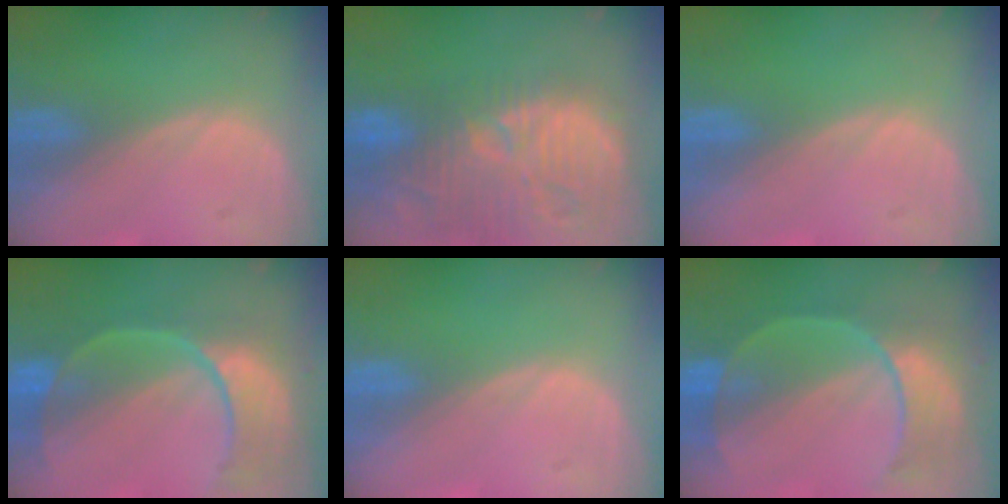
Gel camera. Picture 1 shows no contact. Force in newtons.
{"total": 14.8, "press": 13.2, "slide": 6.8}
{"total": 0.0}
{"total": 11.2, "press": 9.4, "slide": 6.1}
{"total": 0.0}
{"total": 8.8, "press": 8.3, "slide": 2.8}